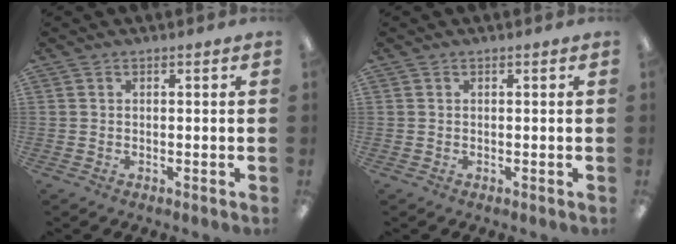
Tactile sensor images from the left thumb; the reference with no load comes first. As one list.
[{"total": 0.0}]